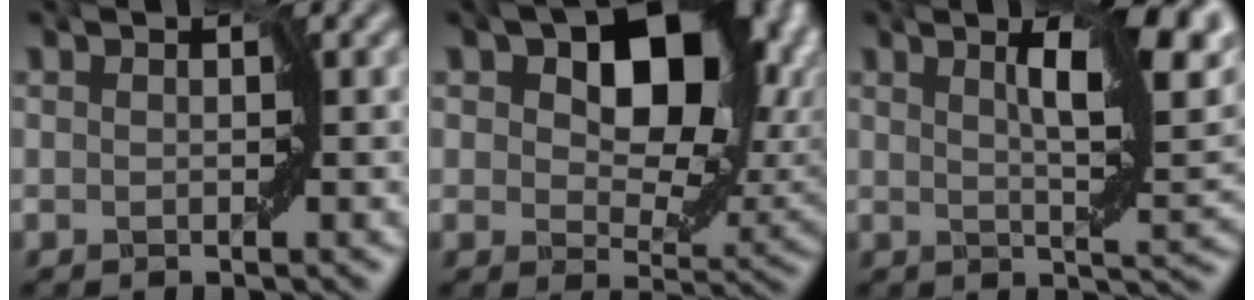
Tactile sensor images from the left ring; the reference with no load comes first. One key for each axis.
{"total": 11.4, "fx": 3.4, "fy": 7.0, "fz": 8.3, "tx": -0.108, "ty": -0.007, "tz": 0.058}
{"total": 8.2, "fx": 3.0, "fy": 1.8, "fz": 7.5, "tx": -0.109, "ty": 0.010, "tz": 0.048}